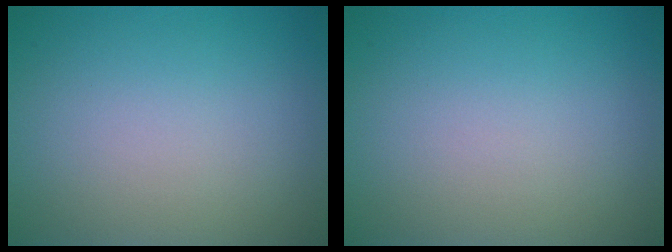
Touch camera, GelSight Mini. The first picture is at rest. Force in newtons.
{"total": 0.0}